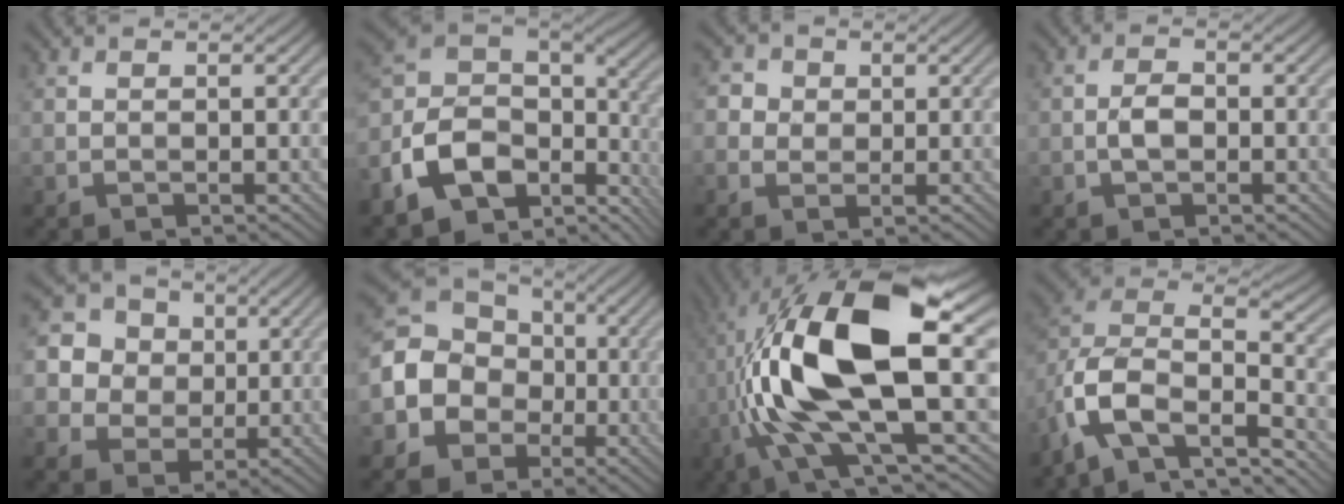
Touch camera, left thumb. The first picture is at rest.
{"total": 13.9, "force": [-5.2, 8.8, 9.4], "torque": [-0.227, -0.009, -0.094]}
{"total": 3.3, "force": [0.7, 3.0, 1.2], "torque": [-0.050, 0.003, 0.011]}
{"total": 2.5, "force": [-0.5, 1.4, 2.0], "torque": [-0.042, 0.003, -0.011]}
{"total": 10.4, "force": [2.5, 9.3, 3.8], "torque": [-0.151, 0.028, 0.053]}
{"total": 11.0, "force": [-2.0, 9.5, 5.2], "torque": [-0.123, -0.019, -0.055]}
{"total": 16.8, "force": [1.1, 5.2, 16.0], "torque": [-0.324, 0.017, 0.020]}
{"total": 13.2, "force": [-7.5, 6.6, 8.6], "torque": [-0.212, -0.012, -0.140]}